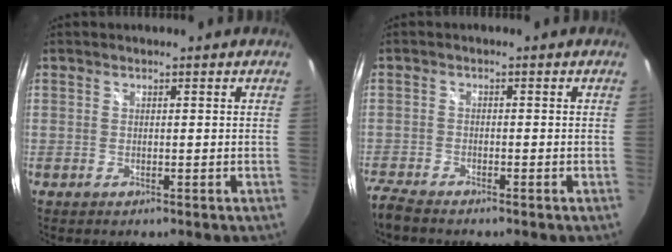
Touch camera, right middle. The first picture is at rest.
{"total": 4.2, "force": [-3.9, 0.6, 1.4], "torque": [-0.050, -0.018, -0.076]}